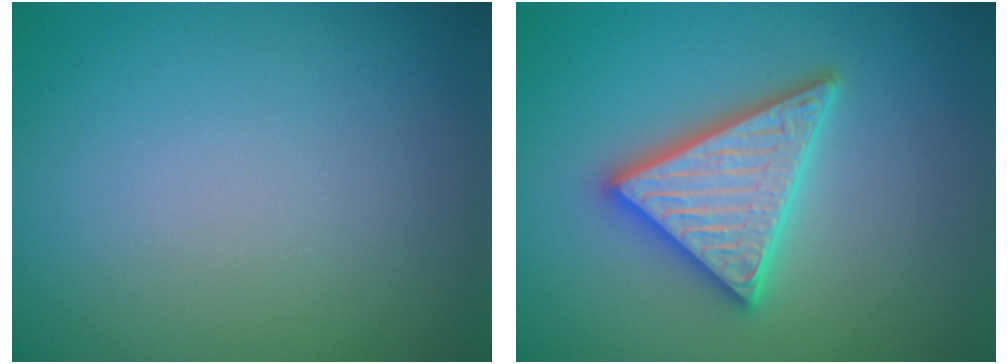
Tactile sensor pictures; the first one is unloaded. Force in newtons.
{"total": 4.9, "press": 4.9, "slide": 0.7}